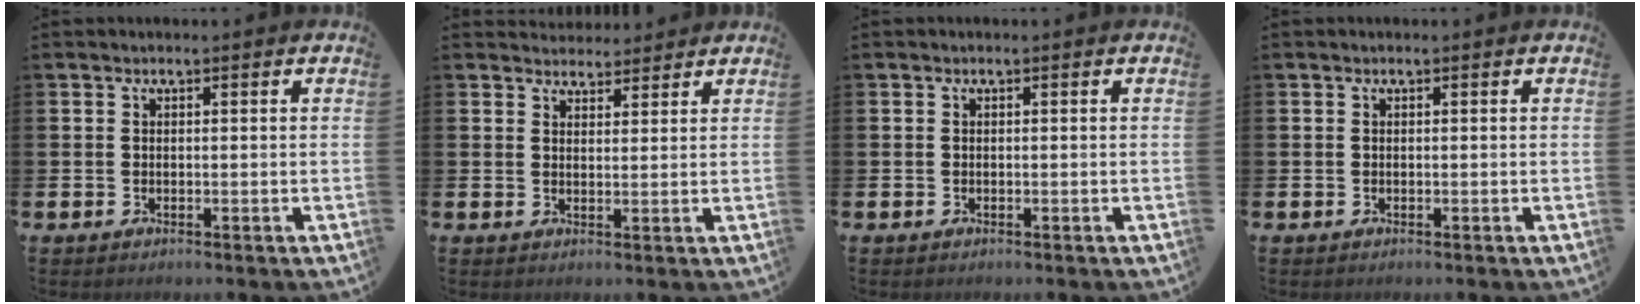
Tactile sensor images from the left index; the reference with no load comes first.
{"total": 3.2, "force": [3.0, 0.9, -0.4], "torque": [0.005, -0.015, 0.056]}
{"total": 0.0}
{"total": 0.0}